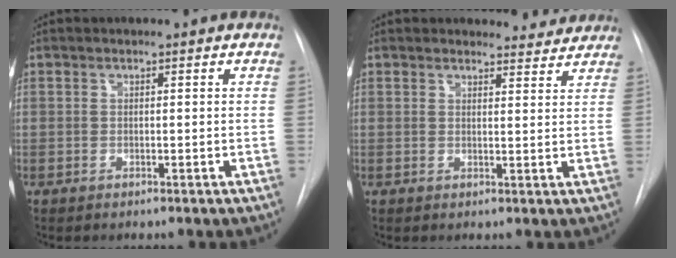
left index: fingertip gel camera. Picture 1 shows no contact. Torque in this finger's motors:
{"motor_torque": [0.92, -1.22, -0.01, 0.01]}